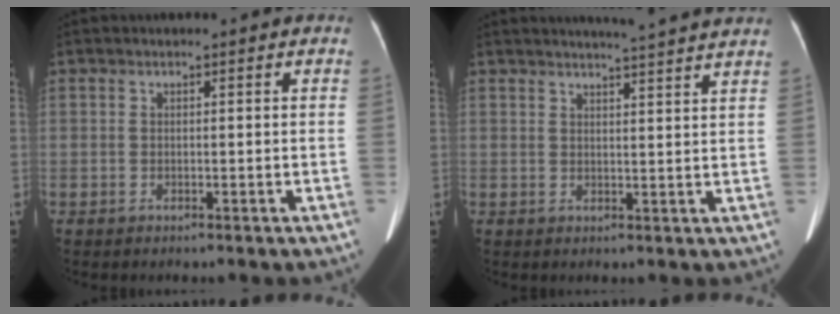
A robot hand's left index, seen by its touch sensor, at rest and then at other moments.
{"total": 9.2, "force": [8.6, -1.0, 3.2], "torque": [-0.046, 0.000, 0.095]}